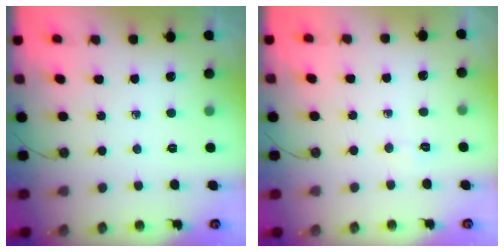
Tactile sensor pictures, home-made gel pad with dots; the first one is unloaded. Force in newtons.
{"total": 2.9, "press": 2.6, "slide": 1.4}